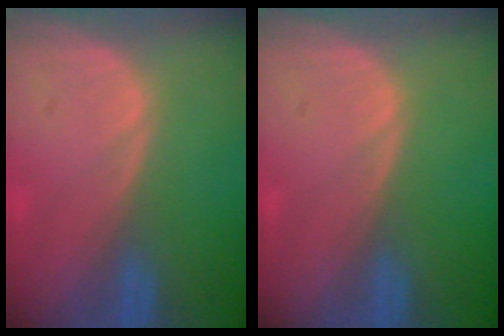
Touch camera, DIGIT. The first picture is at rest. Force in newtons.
{"total": 0.0}